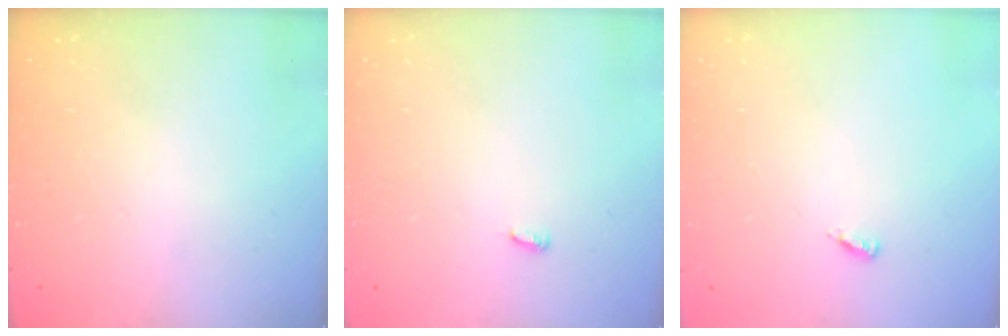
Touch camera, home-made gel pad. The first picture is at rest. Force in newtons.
{"total": 2.9, "press": 2.9, "slide": 0.2}
{"total": 3.2, "press": 3.2, "slide": 0.5}